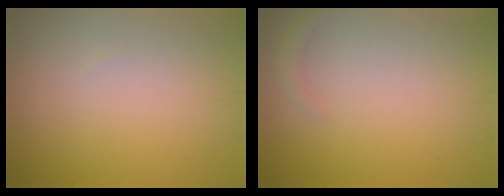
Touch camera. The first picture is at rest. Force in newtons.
{"total": 0.9, "press": 0.9, "slide": 0.1}